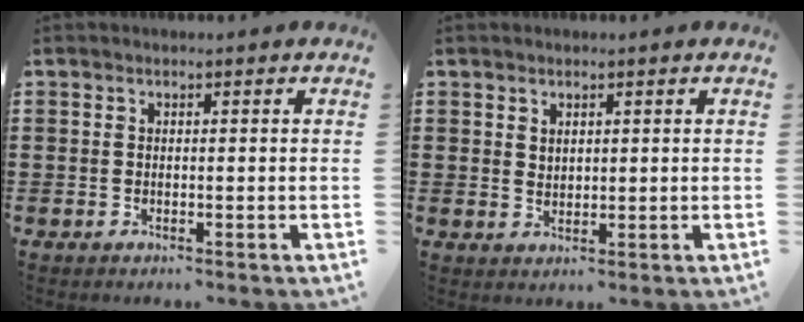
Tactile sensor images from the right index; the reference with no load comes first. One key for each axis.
{"total": 1.6, "fx": 1.3, "fy": 0.9, "fz": 0.3, "tx": -0.007, "ty": 0.002, "tz": 0.026}